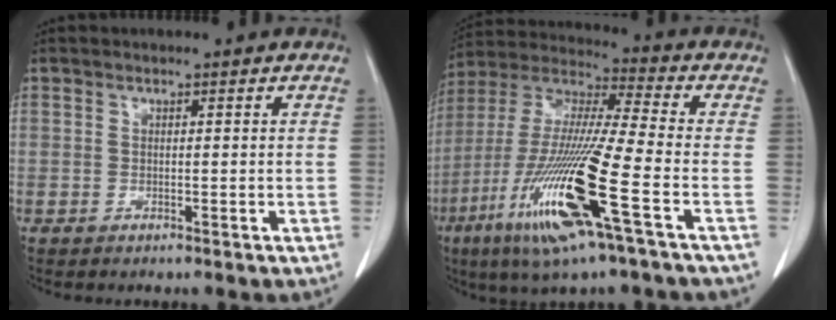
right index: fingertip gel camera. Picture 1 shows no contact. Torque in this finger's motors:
{"motor_torque": [1.94, -0.20, 1.05, 0.21]}